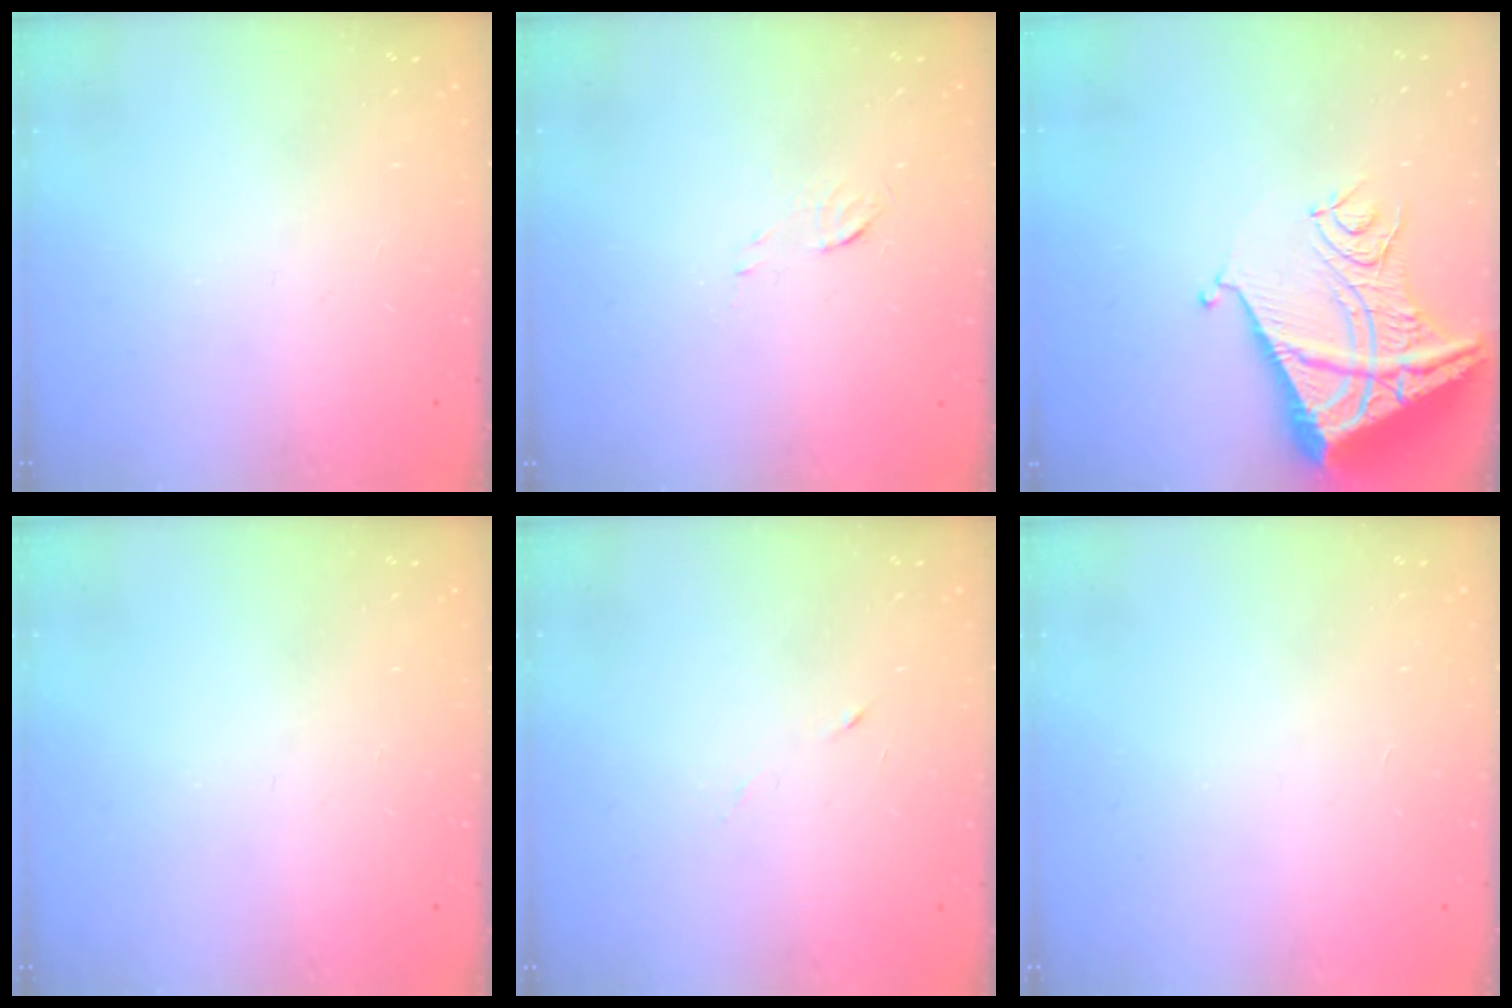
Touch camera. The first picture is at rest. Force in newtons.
{"total": 3.3, "press": 3.3, "slide": 0.3}
{"total": 15.2, "press": 15.1, "slide": 1.8}
{"total": 0.0}
{"total": 3.1, "press": 3.0, "slide": 1.0}
{"total": 1.6, "press": 1.6, "slide": 0.1}